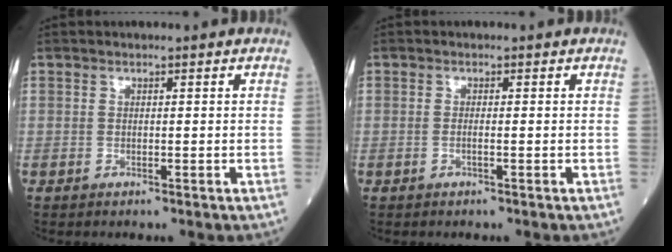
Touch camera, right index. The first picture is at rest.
{"total": 0.7, "force": [-0.2, 0.0, 0.6], "torque": [-0.015, 0.000, -0.005]}